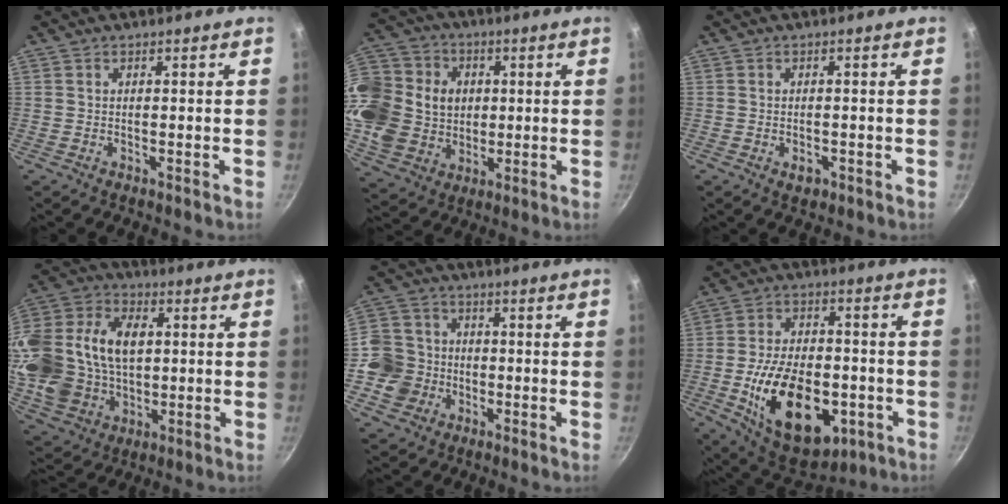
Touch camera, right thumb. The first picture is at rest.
{"total": 24.6, "force": [2.4, 21.0, 12.6], "torque": [-0.282, 0.028, 0.056]}
{"total": 2.4, "force": [-1.0, 1.6, 1.5], "torque": [-0.020, 0.005, -0.011]}
{"total": 25.8, "force": [1.2, 19.2, 17.2], "torque": [-0.335, 0.031, 0.031]}
{"total": 9.0, "force": [-2.3, 8.3, 2.4], "torque": [-0.013, 0.026, -0.057]}
{"total": 22.4, "force": [-6.1, 13.3, 17.0], "torque": [-0.252, 0.018, -0.083]}